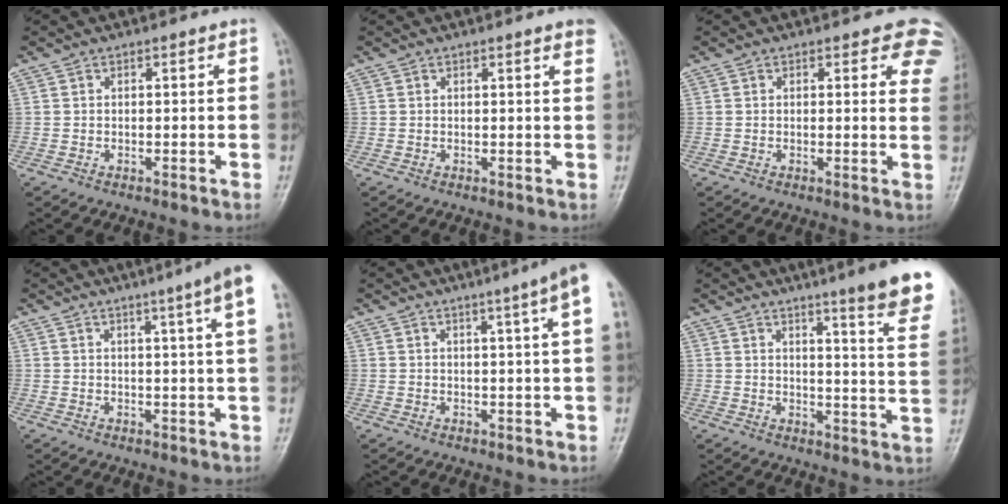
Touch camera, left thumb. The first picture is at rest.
{"total": 2.2, "force": [1.6, 0.0, 1.6], "torque": [-0.018, -0.002, 0.014]}
{"total": 6.9, "force": [4.6, 3.1, 4.0], "torque": [-0.008, -0.019, 0.033]}
{"total": 8.3, "force": [4.7, -0.9, 6.9], "torque": [-0.091, -0.006, 0.051]}
{"total": 7.3, "force": [3.8, -0.8, 6.2], "torque": [-0.083, -0.001, 0.044]}
{"total": 16.9, "force": [11.9, 1.0, 11.9], "torque": [-0.127, -0.071, 0.139]}